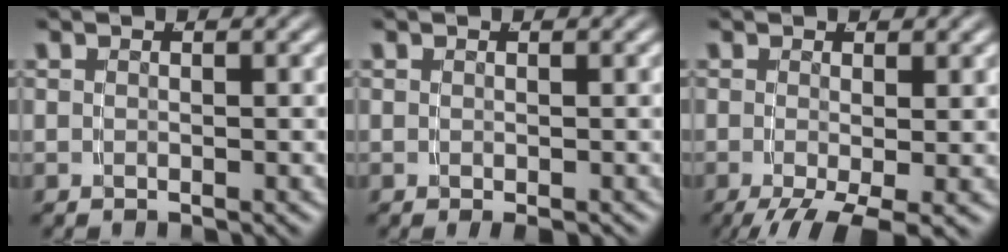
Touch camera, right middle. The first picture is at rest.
{"total": 1.0, "force": [-0.6, 0.3, 0.7], "torque": [-0.009, -0.005, -0.005]}
{"total": 6.1, "force": [-3.6, 2.7, 4.1], "torque": [-0.069, -0.036, -0.035]}